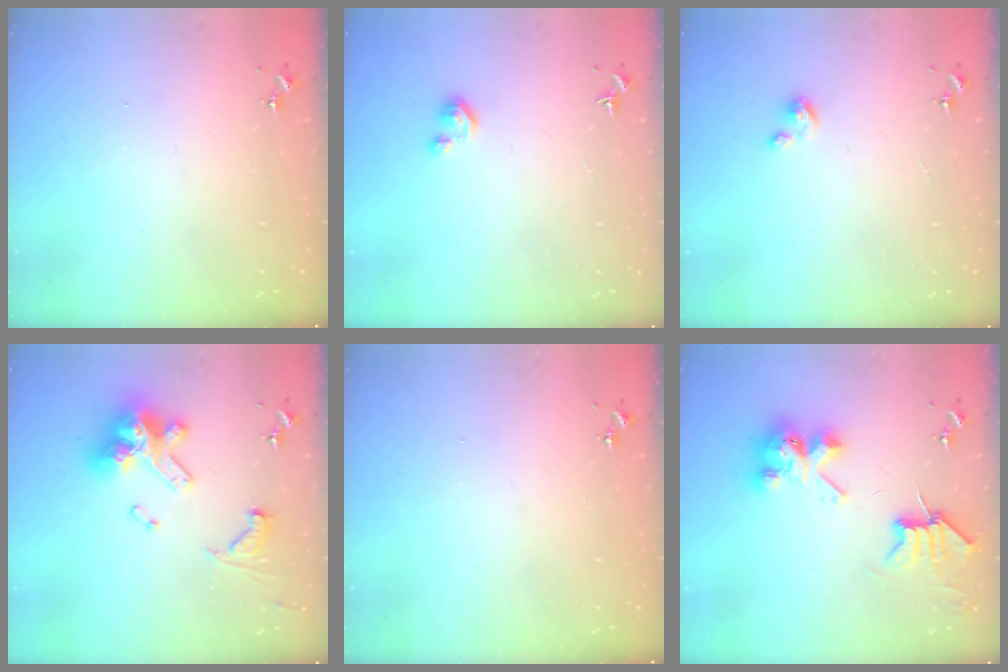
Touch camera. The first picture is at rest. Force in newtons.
{"total": 2.8, "press": 2.8, "slide": 0.3}
{"total": 3.0, "press": 3.0, "slide": 0.2}
{"total": 18.3, "press": 18.1, "slide": 2.5}
{"total": 0.0}
{"total": 8.9, "press": 8.8, "slide": 0.6}